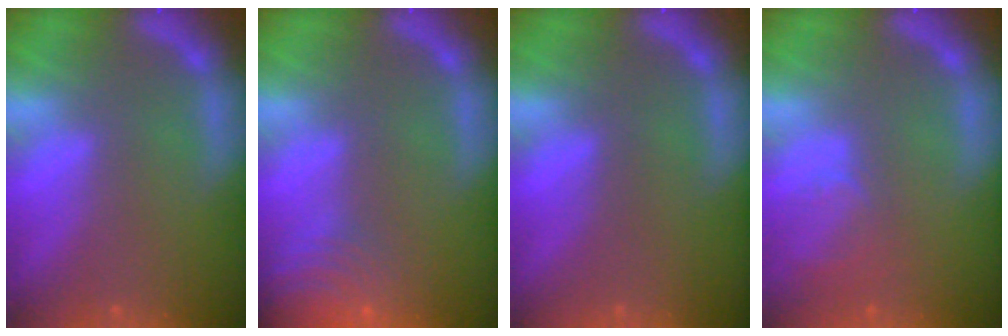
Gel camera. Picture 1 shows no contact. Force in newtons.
{"total": 10.0}
{"total": 0.0}
{"total": 2.5}